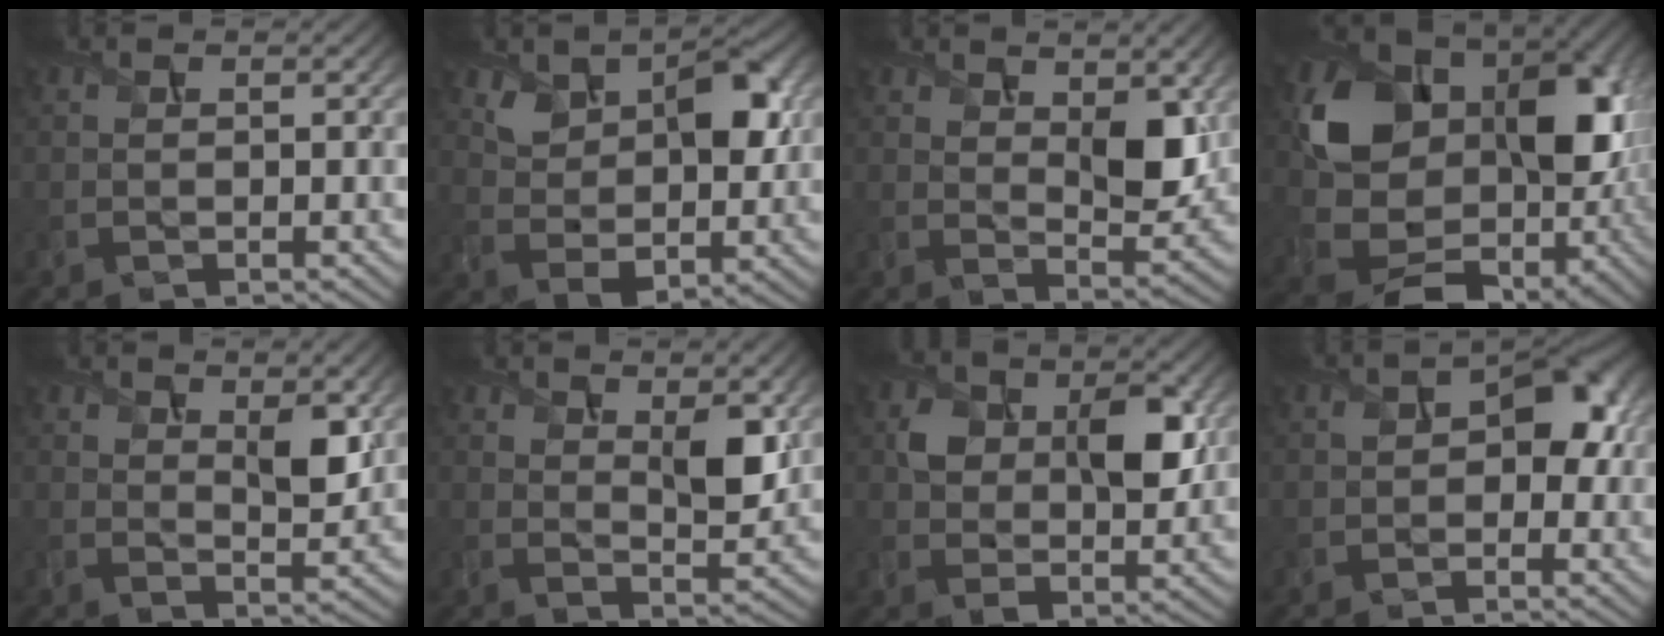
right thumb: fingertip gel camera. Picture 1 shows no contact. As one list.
[{"total": 8.5, "force": [3.3, 5.3, 5.8], "torque": [-0.106, -0.015, 0.065]}, {"total": 7.1, "force": [2.8, 3.6, 5.4], "torque": [-0.093, -0.012, 0.052]}, {"total": 17.9, "force": [1.3, 13.4, 11.7], "torque": [-0.212, -0.035, 0.040]}, {"total": 5.2, "force": [2.7, 2.3, 3.8], "torque": [-0.066, -0.012, 0.052]}, {"total": 6.0, "force": [3.0, 2.7, 4.5], "torque": [-0.078, -0.011, 0.057]}, {"total": 7.8, "force": [1.9, 5.3, 5.4], "torque": [-0.096, -0.008, 0.038]}, {"total": 5.2, "force": [0.2, 3.4, 3.9], "torque": [-0.050, 0.003, -0.002]}]